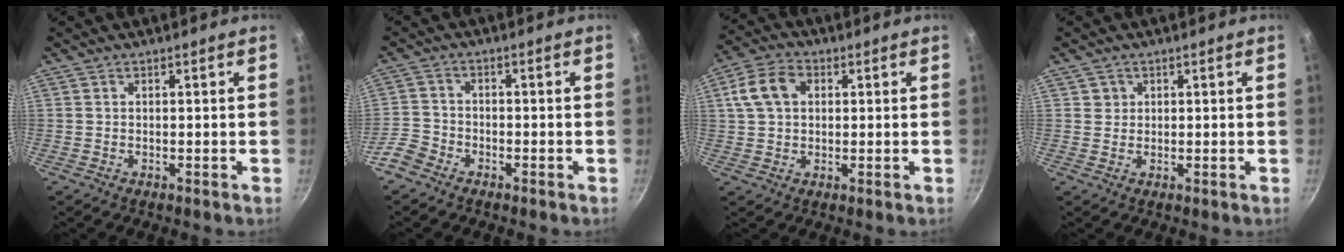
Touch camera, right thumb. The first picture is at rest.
{"total": 4.8, "force": [-3.3, 3.1, 1.5], "torque": [-0.025, 0.038, -0.072]}
{"total": 8.5, "force": [2.0, 6.2, 5.5], "torque": [-0.092, 0.016, 0.027]}
{"total": 1.9, "force": [0.6, 1.8, 0.2], "torque": [0.010, 0.005, 0.007]}